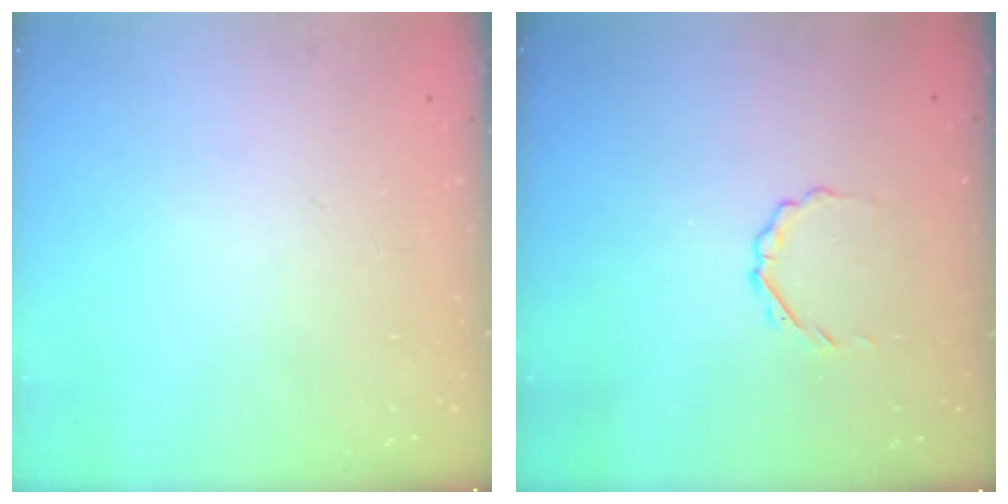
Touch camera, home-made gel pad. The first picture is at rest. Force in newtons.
{"total": 2.1, "press": 2.0, "slide": 0.8}